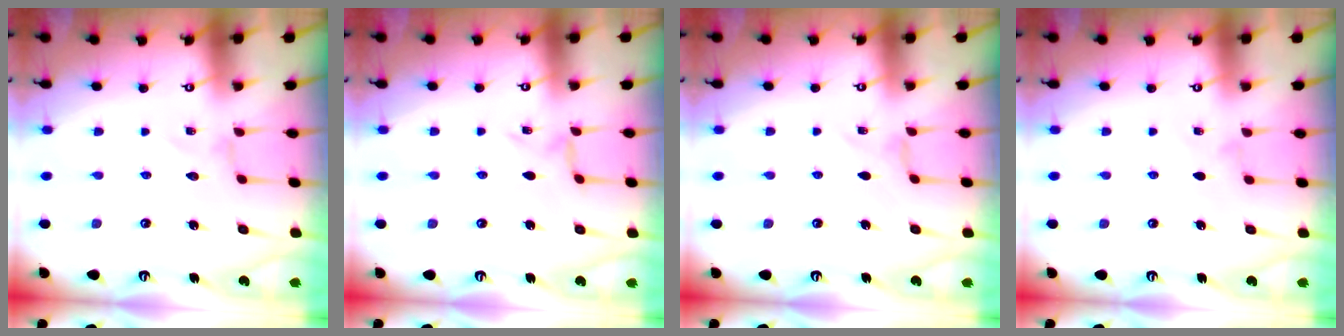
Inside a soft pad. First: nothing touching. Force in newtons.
{"total": 0.6, "press": 0.5, "slide": 0.2}
{"total": 0.0}
{"total": 0.6, "press": 0.5, "slide": 0.3}